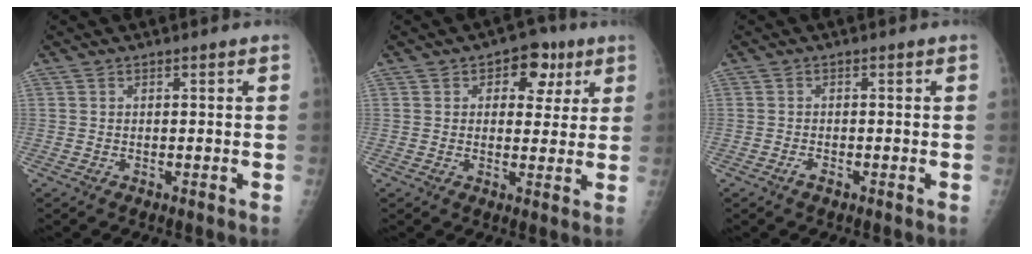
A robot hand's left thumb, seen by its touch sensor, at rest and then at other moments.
{"total": 7.6, "force": [3.2, 5.2, 4.5], "torque": [-0.015, -0.005, 0.035]}
{"total": 1.4, "force": [-0.9, 0.6, 0.9], "torque": [-0.018, 0.003, -0.017]}